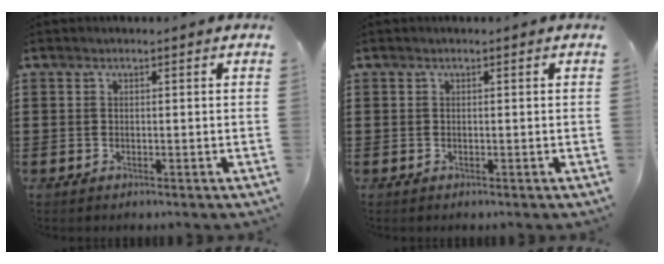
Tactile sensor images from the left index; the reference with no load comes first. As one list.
[{"total": 0.0}]